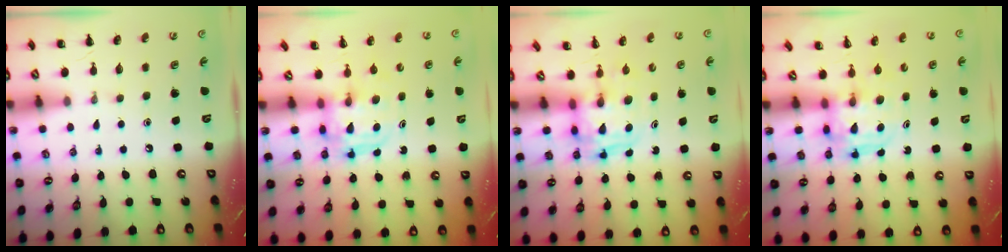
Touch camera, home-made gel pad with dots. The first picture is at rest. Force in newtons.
{"total": 3.7, "press": 3.7, "slide": 0.2}
{"total": 2.6, "press": 2.6, "slide": 0.2}
{"total": 3.8, "press": 3.7, "slide": 0.2}